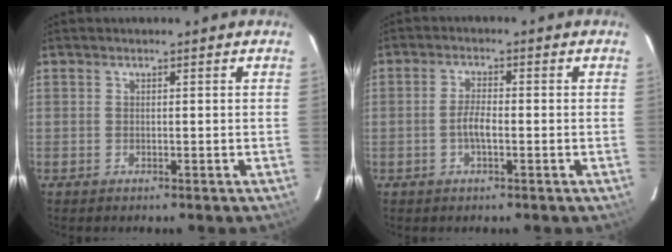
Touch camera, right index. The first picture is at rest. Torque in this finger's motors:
{"motor_torque": [0.63, 0.08, 0.28, 0.06]}